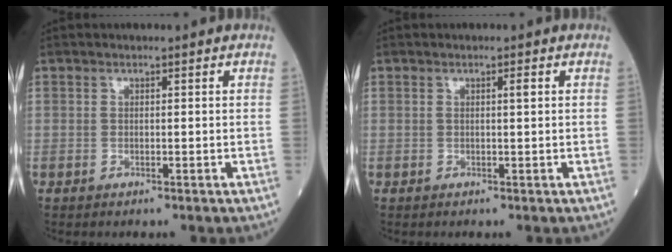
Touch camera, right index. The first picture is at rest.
{"total": 0.9, "force": [0.2, 0.0, 0.8], "torque": [-0.013, 0.002, 0.003]}